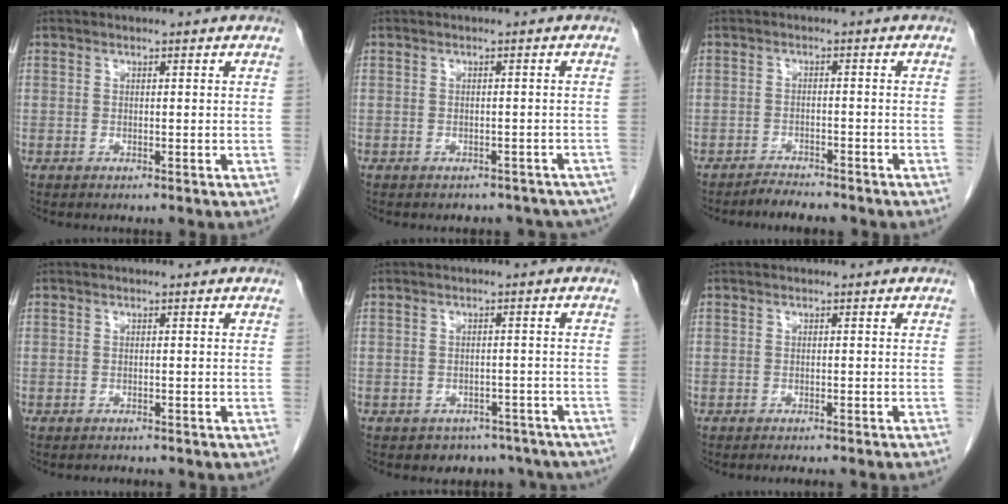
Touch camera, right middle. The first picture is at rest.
{"total": 9.3, "force": [-7.6, 4.9, 2.3], "torque": [-0.027, 0.001, -0.073]}
{"total": 3.5, "force": [-3.3, 0.4, 0.9], "torque": [-0.016, -0.009, -0.053]}
{"total": 2.1, "force": [-1.9, 0.7, 0.6], "torque": [-0.014, -0.003, -0.021]}
{"total": 8.2, "force": [-6.6, 4.7, 1.4], "torque": [-0.011, 0.005, -0.063]}
{"total": 6.6, "force": [-6.1, 0.4, 2.6], "torque": [-0.025, -0.013, -0.070]}